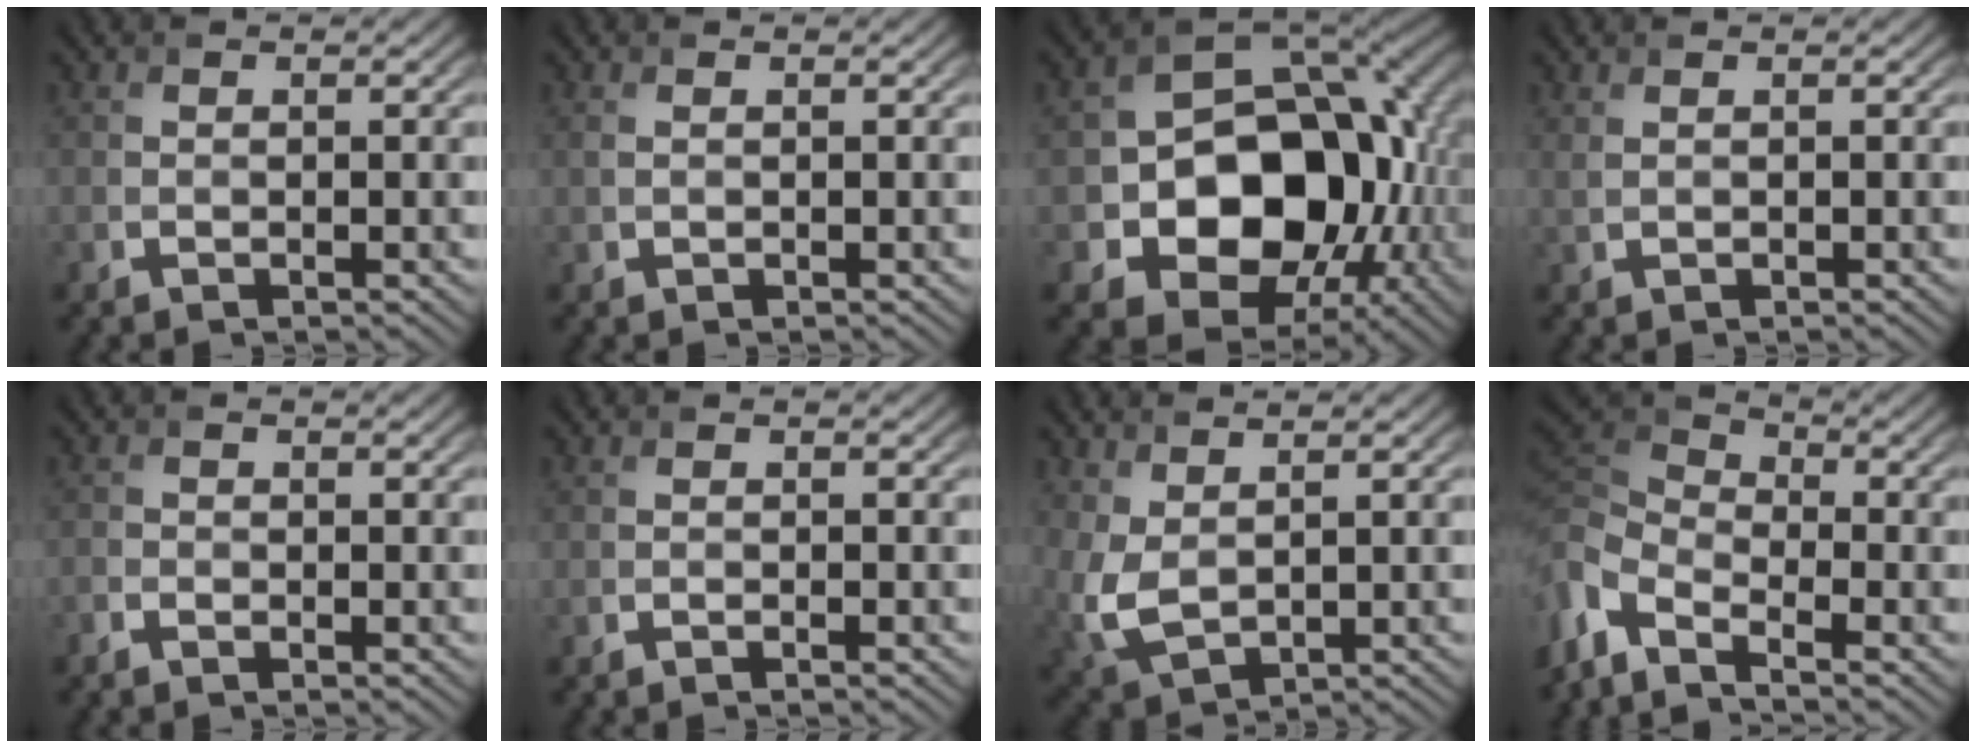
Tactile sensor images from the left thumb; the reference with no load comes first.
{"total": 0.7, "force": [0.2, 0.4, 0.6], "torque": [-0.023, -0.001, 0.004]}
{"total": 18.0, "force": [-3.9, 13.5, 11.2], "torque": [-0.171, -0.048, -0.049]}
{"total": 0.9, "force": [0.6, 0.2, 0.6], "torque": [-0.020, 0.001, 0.009]}
{"total": 1.2, "force": [-1.0, 0.6, 0.4], "torque": [-0.009, 0.000, -0.024]}
{"total": 0.6, "force": [-0.5, 0.0, 0.3], "torque": [-0.005, 0.001, -0.010]}
{"total": 5.5, "force": [1.5, 3.2, 4.3], "torque": [-0.123, -0.008, 0.035]}
{"total": 6.7, "force": [-4.2, 2.6, 4.5], "torque": [-0.111, -0.005, -0.102]}